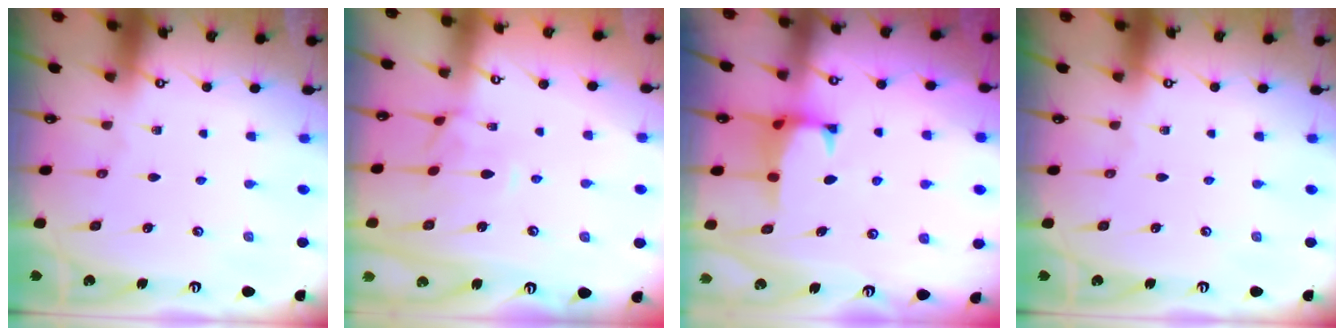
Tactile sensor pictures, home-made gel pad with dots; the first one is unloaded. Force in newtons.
{"total": 1.4, "press": 1.3, "slide": 0.6}
{"total": 1.1, "press": 0.8, "slide": 0.8}
{"total": 0.0}